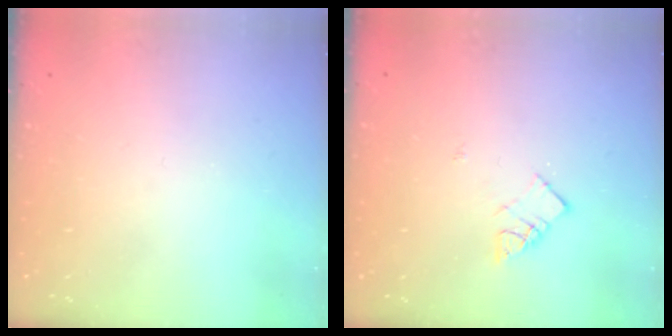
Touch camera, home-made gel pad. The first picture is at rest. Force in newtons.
{"total": 5.9, "press": 5.9, "slide": 0.4}